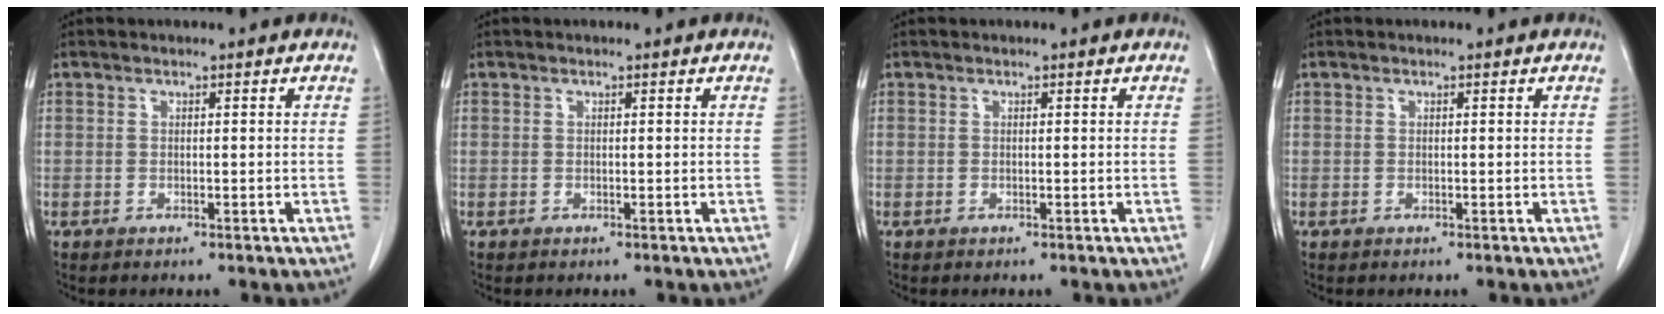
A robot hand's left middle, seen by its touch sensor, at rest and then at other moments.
{"total": 0.0}
{"total": 0.0}
{"total": 0.0}